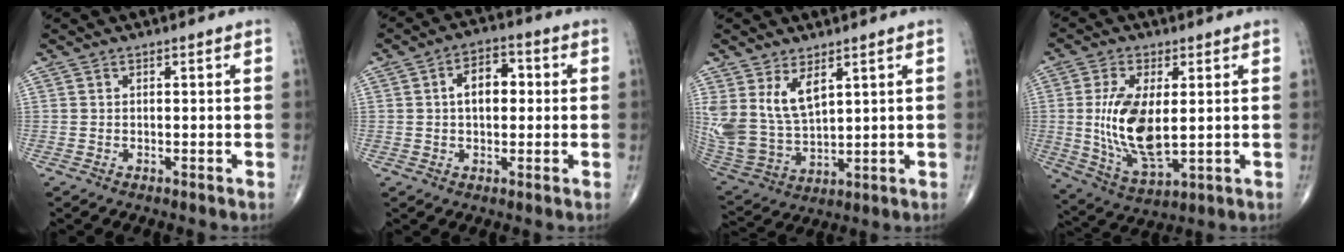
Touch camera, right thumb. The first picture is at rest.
{"total": 7.3, "force": [0.9, 4.5, 5.8], "torque": [-0.078, 0.018, 0.007]}
{"total": 11.7, "force": [5.2, 6.1, 8.5], "torque": [-0.166, -0.026, 0.123]}
{"total": 13.7, "force": [0.7, 6.2, 12.2], "torque": [-0.240, -0.020, 0.026]}